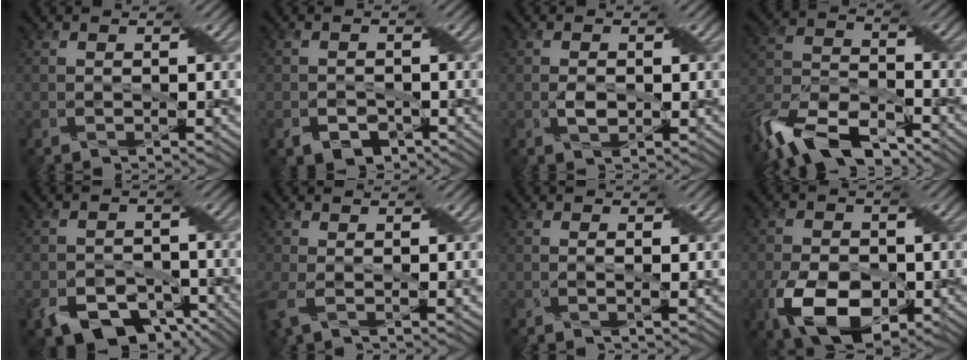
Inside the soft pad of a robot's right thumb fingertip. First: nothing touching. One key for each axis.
{"total": 2.6, "fx": -1.6, "fy": 1.7, "fz": 1.2, "tx": -0.021, "ty": -0.006, "tz": -0.028}
{"total": 2.0, "fx": -0.2, "fy": 1.2, "fz": 1.6, "tx": -0.033, "ty": -0.002, "tz": -0.001}
{"total": 13.5, "fx": -10.2, "fy": 5.2, "fz": 7.2, "tx": -0.163, "ty": -0.011, "tz": -0.203}
{"total": 7.9, "fx": -5.0, "fy": 4.7, "fz": 4.0, "tx": -0.069, "ty": -0.022, "tz": -0.081}
{"total": 3.9, "fx": -0.3, "fy": 1.7, "fz": 3.5, "tx": -0.089, "ty": -0.001, "tz": -0.009}
{"total": 1.1, "fx": 0.1, "fy": 0.0, "fz": 1.1, "tx": -0.024, "ty": 0.003, "tz": -0.001}
{"total": 10.1, "fx": -3.5, "fy": 6.0, "fz": 7.3, "tx": -0.158, "ty": -0.020, "tz": -0.064}